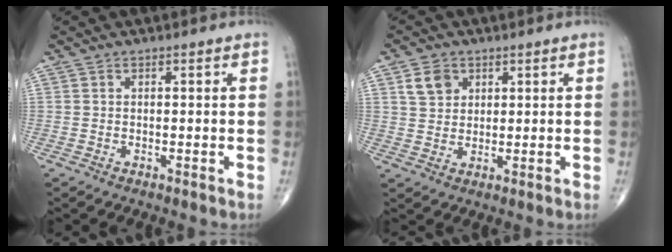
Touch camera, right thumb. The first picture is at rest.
{"total": 5.0, "force": [2.2, 3.9, 2.2], "torque": [-0.024, -0.007, 0.043]}